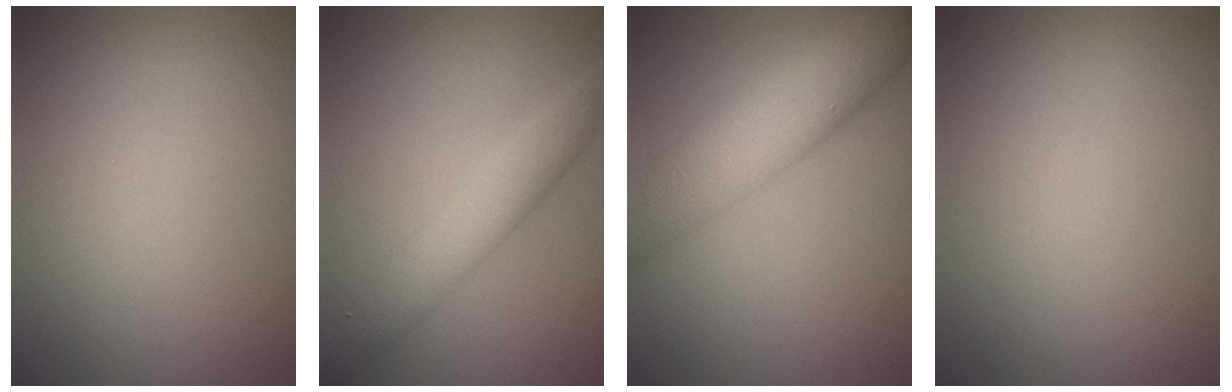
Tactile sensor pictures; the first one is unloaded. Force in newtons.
{"total": 4.5, "press": 4.5, "slide": 0.2}
{"total": 8.3, "press": 8.3, "slide": 0.5}
{"total": 0.0}